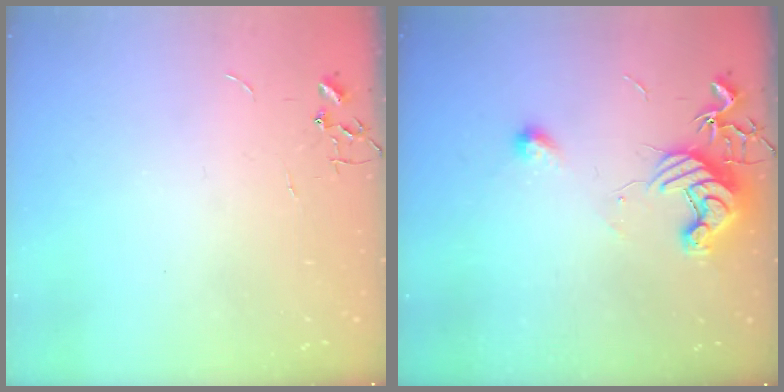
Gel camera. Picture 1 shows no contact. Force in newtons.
{"total": 12.1, "press": 12.1, "slide": 0.8}